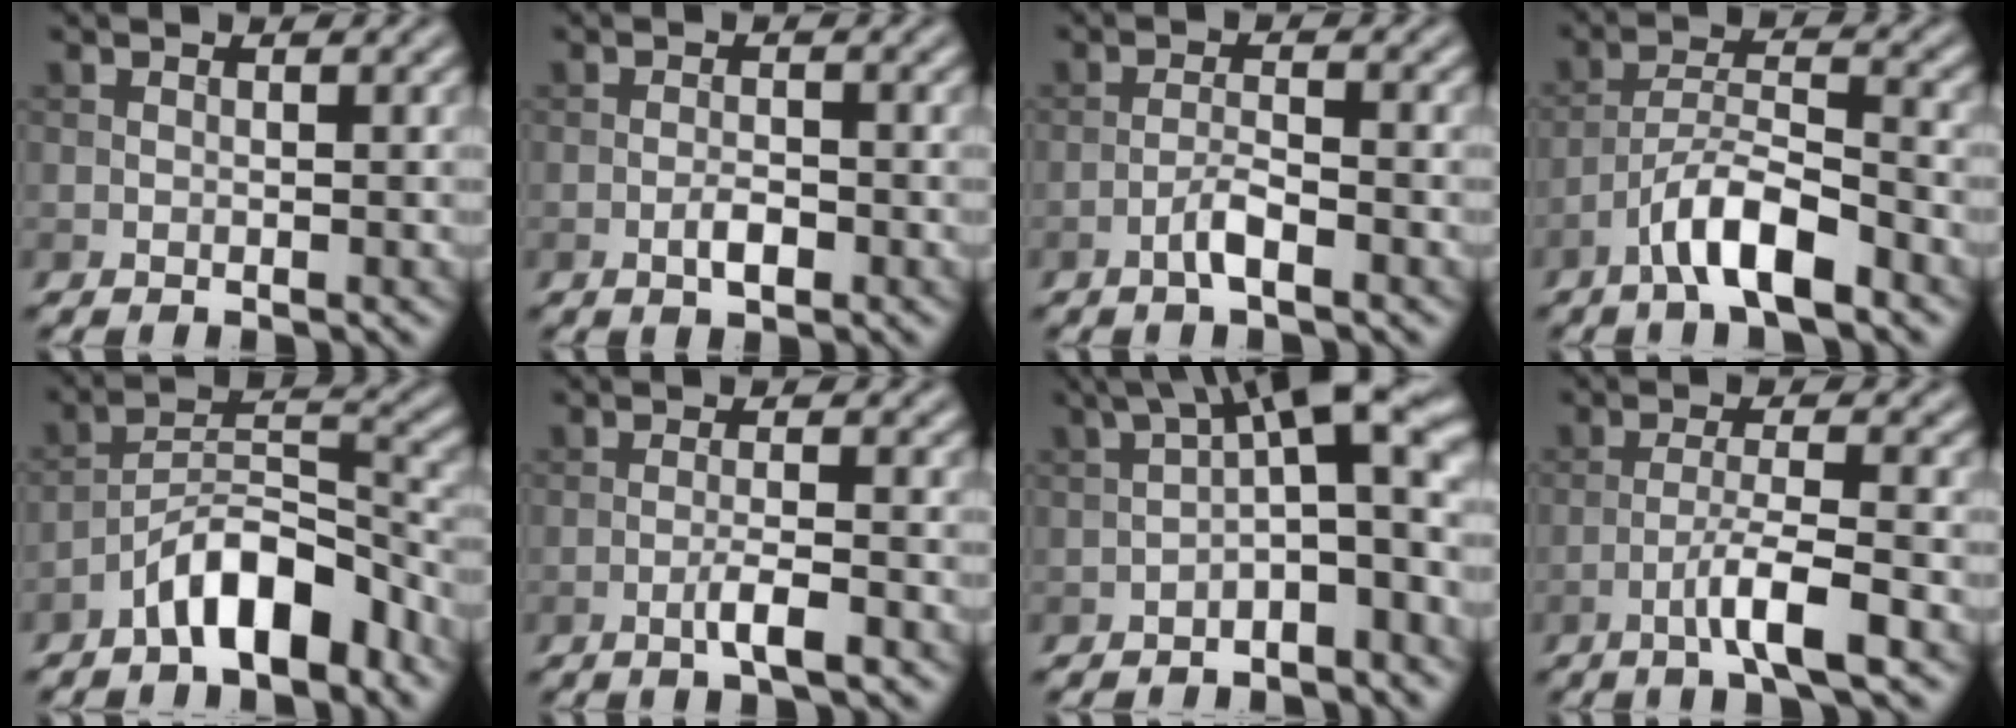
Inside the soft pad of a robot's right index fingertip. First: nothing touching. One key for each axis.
{"total": 1.8, "fx": -0.8, "fy": 0.7, "fz": 1.5, "tx": -0.027, "ty": 0.001, "tz": -0.018}
{"total": 2.3, "fx": -1.4, "fy": 0.4, "fz": 1.8, "tx": -0.037, "ty": 0.007, "tz": -0.032}
{"total": 5.9, "fx": -3.7, "fy": 1.5, "fz": 4.4, "tx": -0.076, "ty": 0.009, "tz": -0.071}
{"total": 7.1, "fx": -4.5, "fy": 2.5, "fz": 4.8, "tx": -0.078, "ty": 0.015, "tz": -0.083}
{"total": 2.7, "fx": -1.3, "fy": 0.3, "fz": 2.3, "tx": -0.040, "ty": 0.007, "tz": -0.027}
{"total": 8.3, "fx": 0.1, "fy": 2.6, "fz": 7.9, "tx": -0.105, "ty": 0.036, "tz": -0.016}
{"total": 4.6, "fx": -2.2, "fy": 0.5, "fz": 4.0, "tx": -0.071, "ty": 0.008, "tz": -0.045}